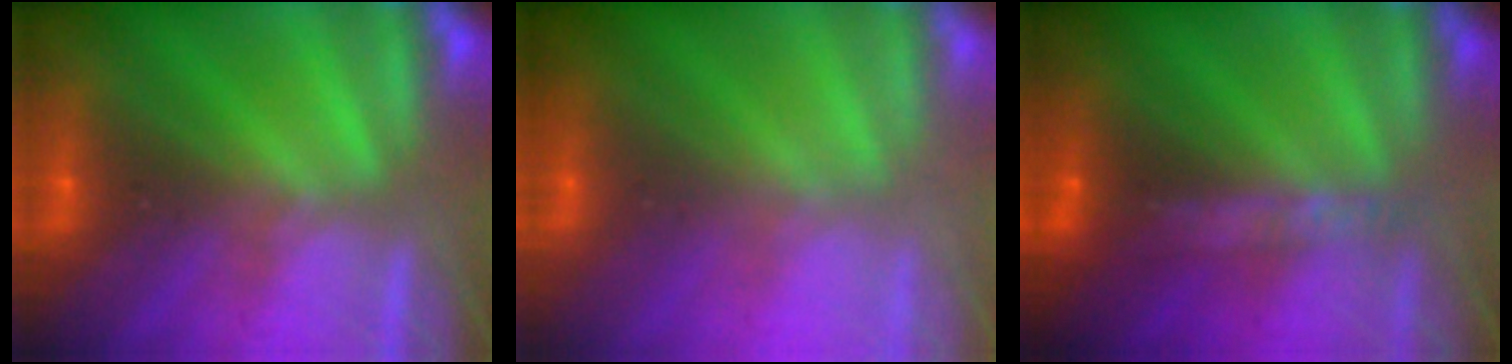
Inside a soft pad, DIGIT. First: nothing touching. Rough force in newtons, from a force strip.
{"total": 2.9}
{"total": 7.6}